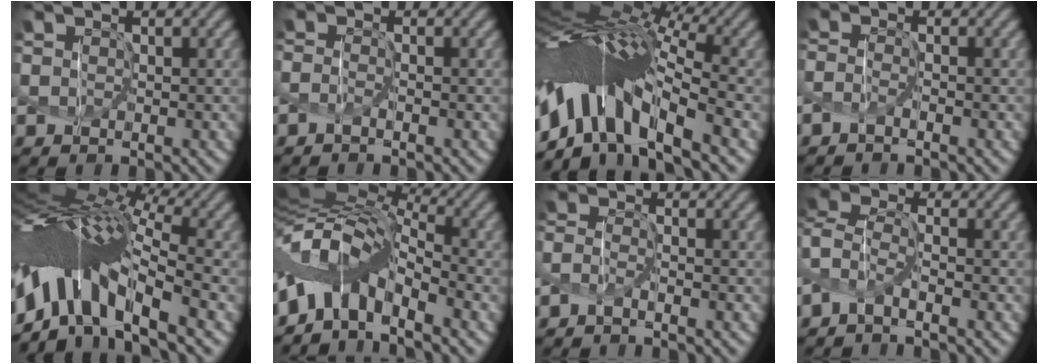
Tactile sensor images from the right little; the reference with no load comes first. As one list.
[{"total": 1.3, "force": [-0.9, -0.8, -0.2], "torque": [-0.022, -0.003, -0.009]}, {"total": 12.9, "force": [-3.7, 4.8, 11.5], "torque": [-0.245, 0.023, -0.052]}, {"total": 1.3, "force": [-1.2, -0.7, 0.1], "torque": [-0.028, -0.003, -0.016]}, {"total": 11.3, "force": [-3.4, 3.8, 10.1], "torque": [-0.219, 0.024, -0.047]}, {"total": 6.2, "force": [-3.7, 3.0, 4.0], "torque": [-0.085, 0.004, -0.069]}, {"total": 1.4, "force": [-1.3, -0.5, 0.3], "torque": [-0.033, -0.002, -0.020]}, {"total": 2.6, "force": [-2.0, 0.4, 1.7], "torque": [-0.052, 0.000, -0.039]}]